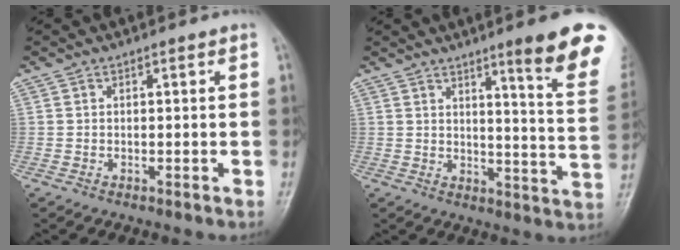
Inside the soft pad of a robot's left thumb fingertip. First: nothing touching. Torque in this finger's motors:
{"motor_torque": [0.67, 0.32, 1.77, -1.00, 0.09]}